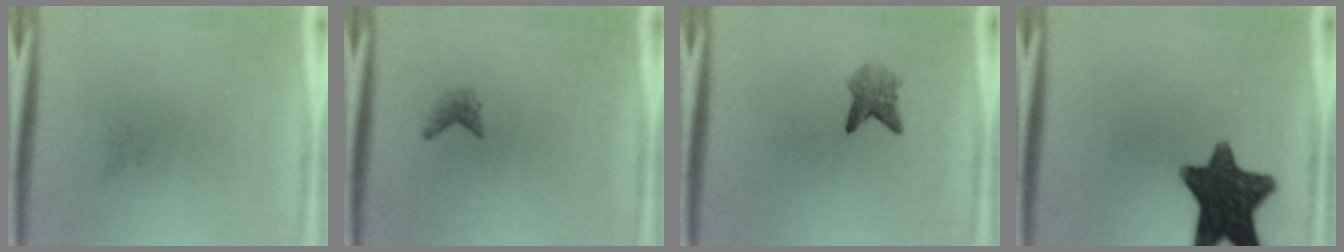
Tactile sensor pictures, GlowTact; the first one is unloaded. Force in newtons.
{"total": 1.1}
{"total": 2.6}
{"total": 13.3}